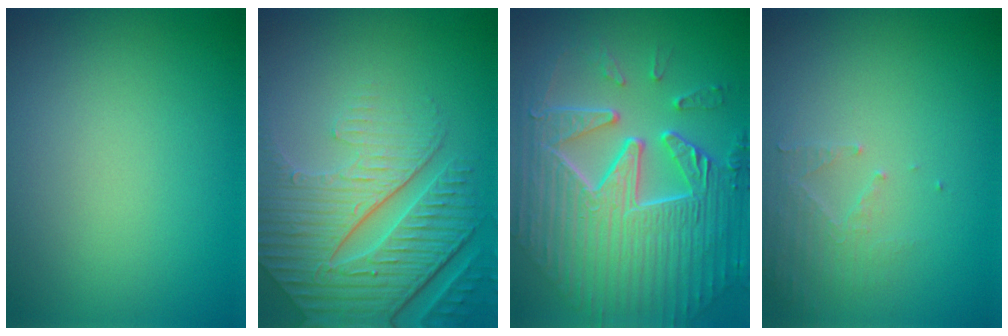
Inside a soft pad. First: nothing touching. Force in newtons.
{"total": 9.0, "press": 6.3, "slide": 6.5}
{"total": 11.0, "press": 7.6, "slide": 7.9}
{"total": 2.0, "press": 1.9, "slide": 0.3}